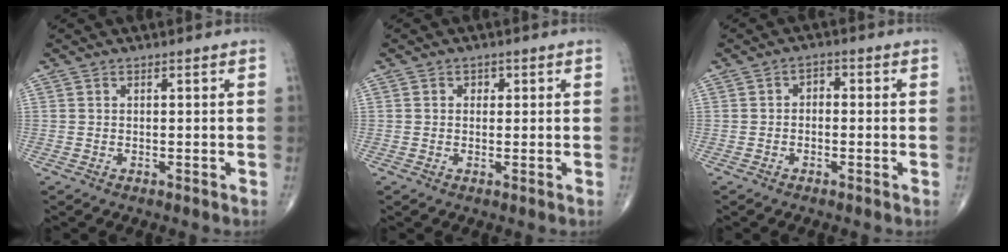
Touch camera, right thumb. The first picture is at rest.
{"total": 1.5, "force": [0.4, 1.3, 0.6], "torque": [0.003, 0.001, 0.001]}
{"total": 2.2, "force": [-0.3, 1.6, 1.5], "torque": [-0.008, 0.012, -0.015]}